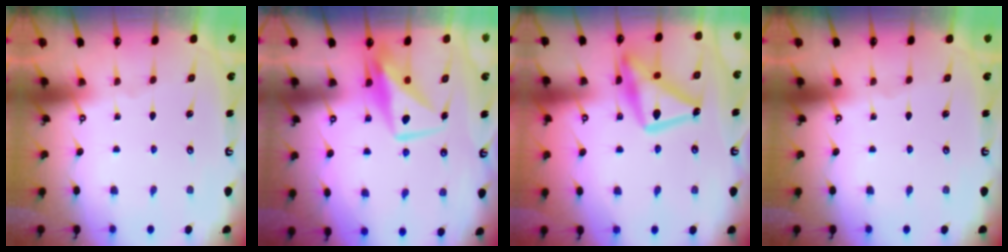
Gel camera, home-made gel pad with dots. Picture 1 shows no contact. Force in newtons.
{"total": 11.0, "press": 11.0, "slide": 0.9}
{"total": 18.9, "press": 18.8, "slide": 1.2}
{"total": 0.0}